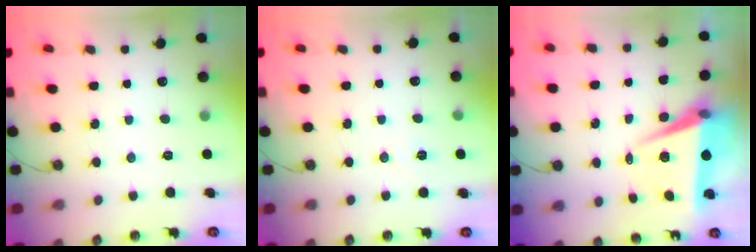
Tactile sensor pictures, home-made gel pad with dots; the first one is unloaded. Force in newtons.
{"total": 5.8, "press": 4.9, "slide": 3.1}
{"total": 7.2, "press": 5.7, "slide": 4.4}